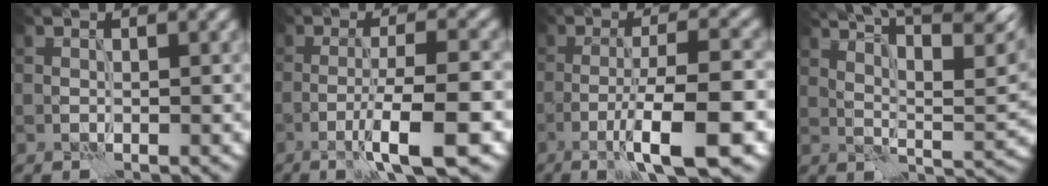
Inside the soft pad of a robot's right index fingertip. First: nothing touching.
{"total": 6.5, "force": [-2.8, 1.0, 5.8], "torque": [-0.085, 0.004, -0.054]}
{"total": 8.2, "force": [-3.3, 1.5, 7.4], "torque": [-0.107, 0.009, -0.063]}
{"total": 13.2, "force": [8.5, 3.5, 9.6], "torque": [-0.139, 0.026, 0.109]}